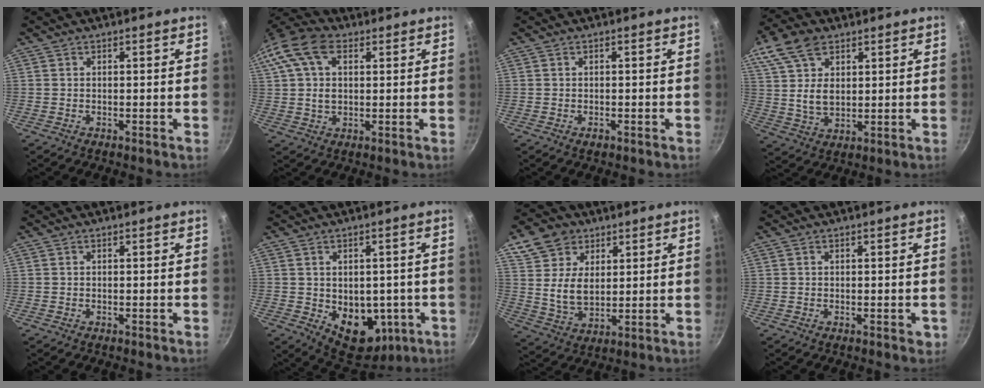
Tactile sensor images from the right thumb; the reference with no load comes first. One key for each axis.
{"total": 16.3, "fx": 5.5, "fy": 10.7, "fz": 11.1, "tx": -0.234, "ty": 0.024, "tz": 0.088}
{"total": 1.0, "fx": -0.4, "fy": 0.6, "fz": 0.6, "tx": -0.008, "ty": 0.001, "tz": -0.008}
{"total": 13.5, "fx": 6.0, "fy": 8.6, "fz": 8.5, "tx": -0.155, "ty": -0.009, "tz": 0.114}
{"total": 0.0}
{"total": 12.2, "fx": -2.1, "fy": 8.6, "fz": 8.4, "tx": -0.074, "ty": -0.014, "tz": -0.007}
{"total": 11.7, "fx": 5.2, "fy": 8.7, "fz": 5.9, "tx": -0.082, "ty": -0.021, "tz": 0.098}
{"total": 1.6, "fx": -0.1, "fy": 0.8, "fz": 1.4, "tx": -0.007, "ty": 0.001, "tz": -0.001}